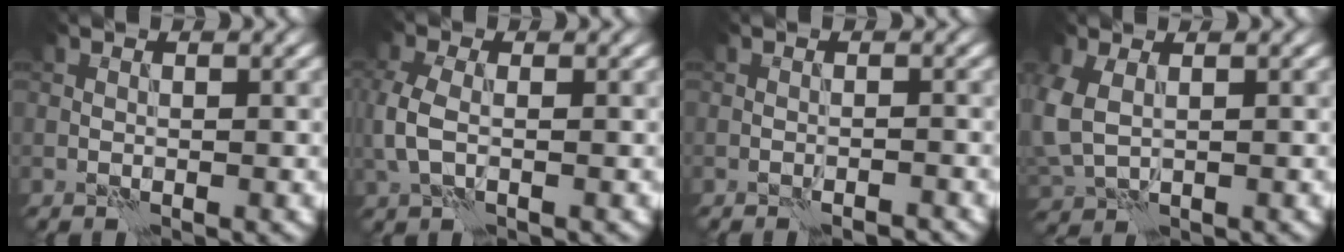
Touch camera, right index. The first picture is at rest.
{"total": 3.2, "force": [-0.2, 2.0, 2.5], "torque": [-0.069, 0.005, -0.008]}
{"total": 1.8, "force": [-1.6, 0.3, 0.8], "torque": [-0.015, 0.009, -0.022]}
{"total": 3.8, "force": [0.6, 2.8, 2.6], "torque": [-0.078, -0.007, 0.023]}